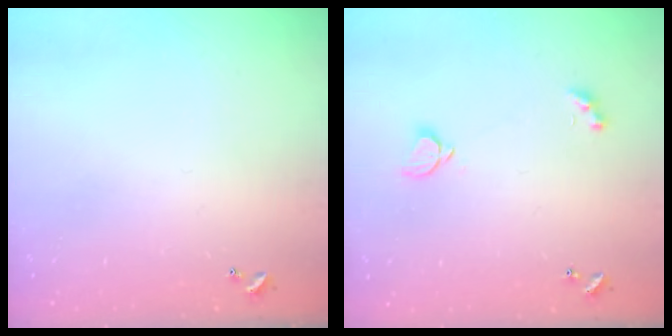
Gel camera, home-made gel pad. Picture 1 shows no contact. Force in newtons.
{"total": 1.9, "press": 1.8, "slide": 0.5}